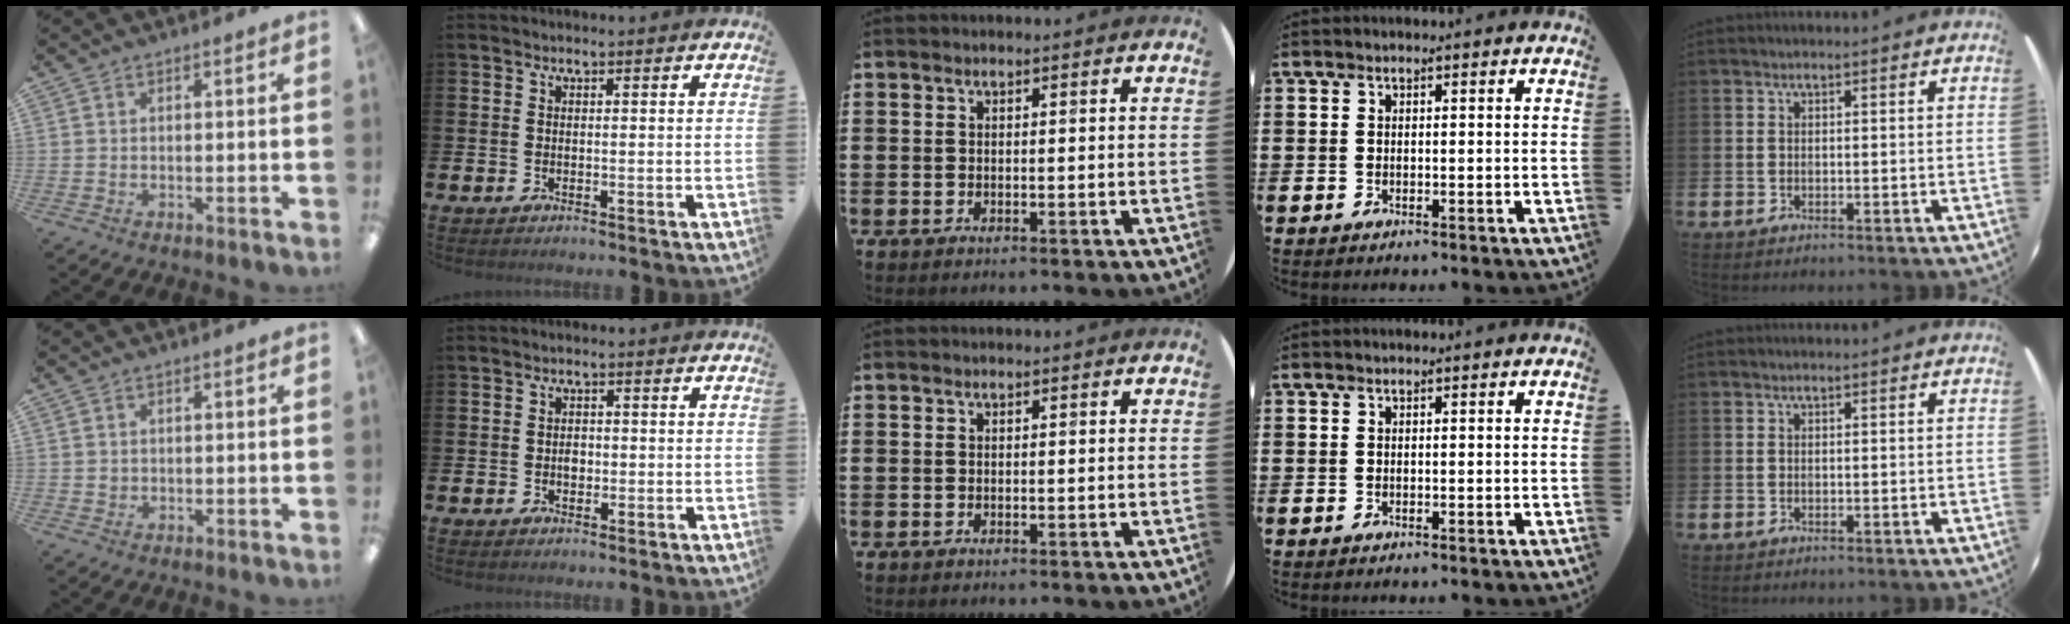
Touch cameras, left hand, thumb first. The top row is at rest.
{"thumb": {"total": 1.0, "force": [0.4, 0.9, 0.4], "torque": [-0.008, 0.005, 0.005]}, "index": {"total": 1.6, "force": [-0.2, 1.2, 1.0], "torque": [-0.006, 0.002, -0.007]}}